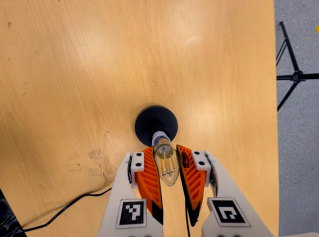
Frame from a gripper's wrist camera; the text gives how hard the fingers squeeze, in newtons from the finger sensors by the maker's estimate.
{"total": 21.6, "left": 24.7, "right": 18.5}